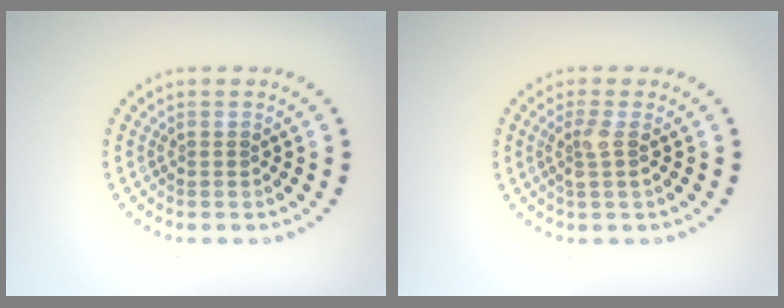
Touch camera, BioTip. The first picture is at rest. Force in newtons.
{"total": 1.8, "press": 1.5, "slide": 0.9}